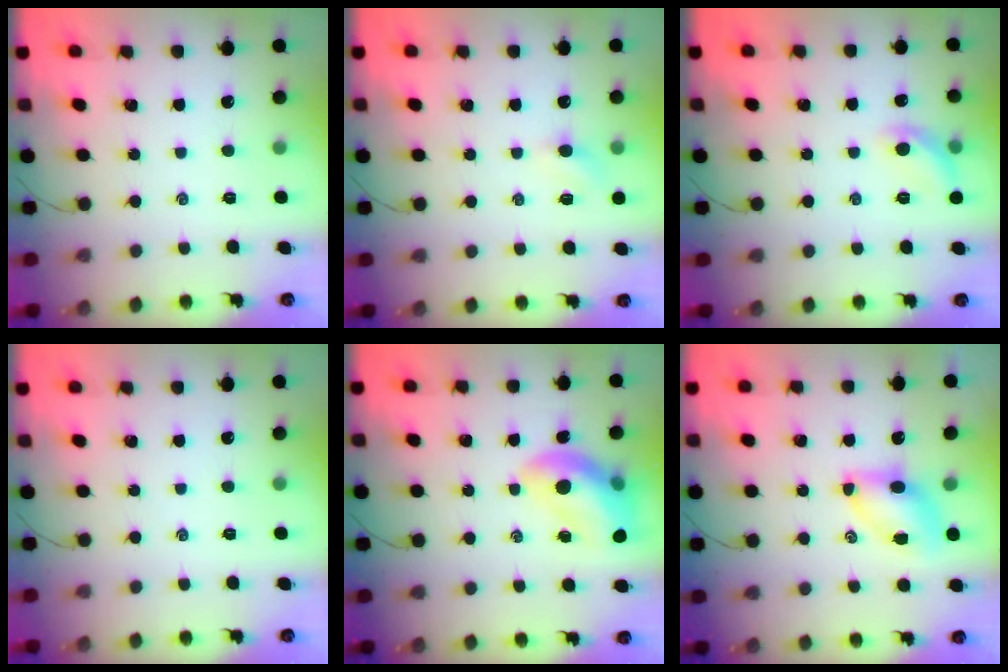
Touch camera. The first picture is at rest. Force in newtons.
{"total": 3.6, "press": 3.4, "slide": 1.1}
{"total": 8.1, "press": 8.1, "slide": 0.7}
{"total": 0.0}
{"total": 12.6, "press": 12.1, "slide": 3.4}
{"total": 6.9, "press": 6.8, "slide": 0.6}